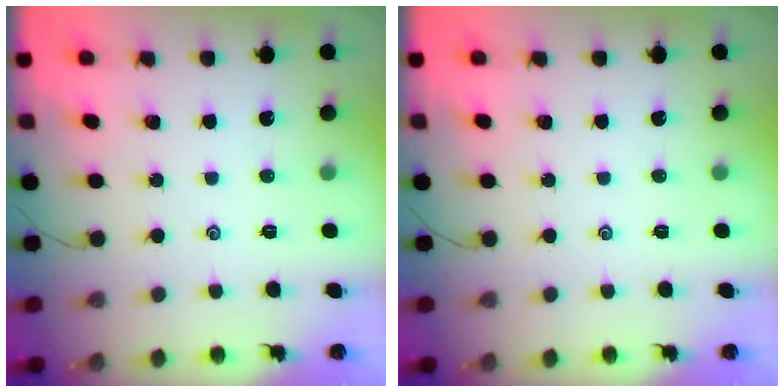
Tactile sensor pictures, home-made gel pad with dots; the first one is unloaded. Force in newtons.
{"total": 0.0}